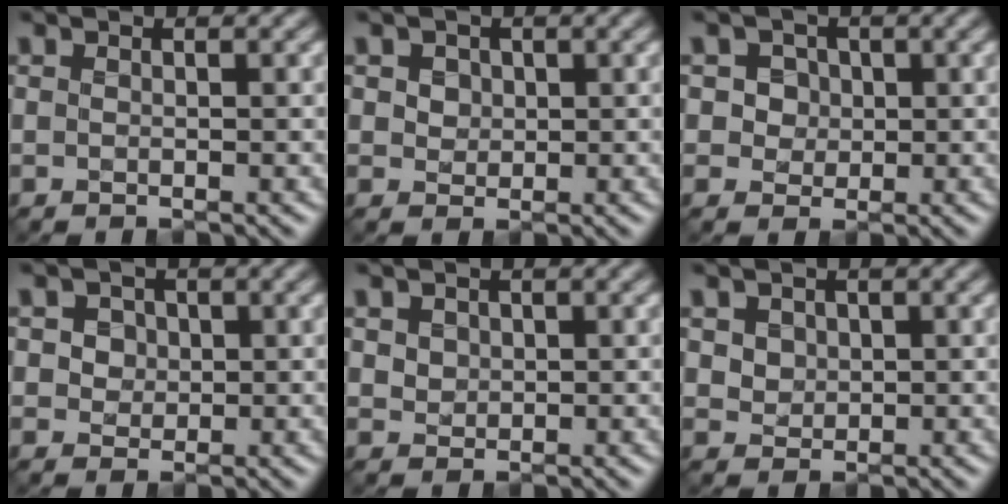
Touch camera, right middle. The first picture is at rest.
{"total": 2.9, "force": [1.1, 2.2, 1.4], "torque": [-0.043, 0.005, 0.020]}
{"total": 4.0, "force": [1.4, 3.2, 1.8], "torque": [-0.034, 0.005, 0.015]}
{"total": 3.4, "force": [1.2, 2.7, 1.6], "torque": [-0.037, 0.008, 0.015]}
{"total": 1.9, "force": [0.8, 1.5, 0.8], "torque": [-0.029, 0.000, 0.022]}
{"total": 2.8, "force": [1.2, 2.1, 1.3], "torque": [-0.048, 0.001, 0.032]}